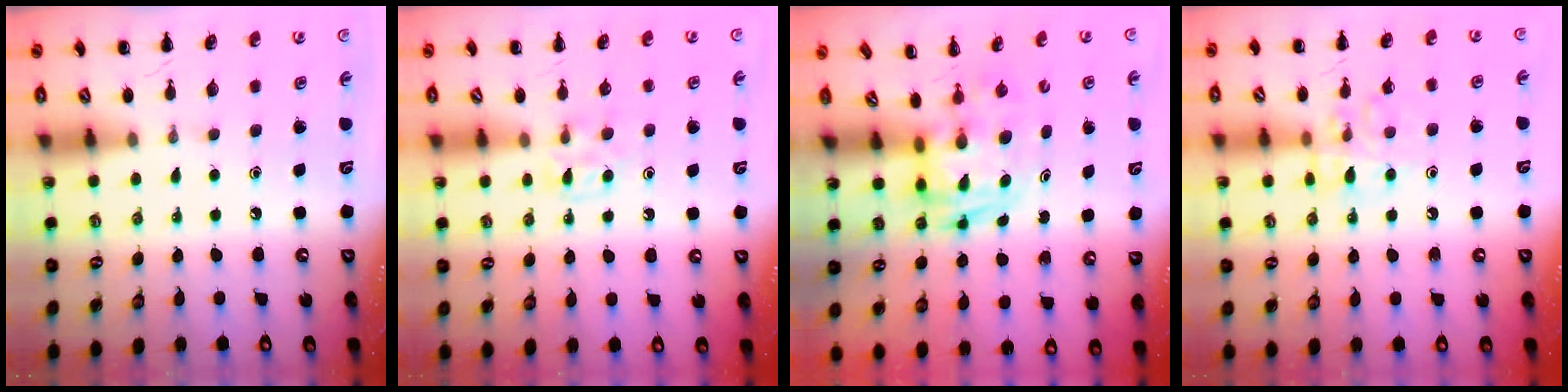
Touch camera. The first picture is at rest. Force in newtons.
{"total": 3.9, "press": 3.7, "slide": 1.3}
{"total": 2.6, "press": 2.6, "slide": 0.5}
{"total": 10.7, "press": 10.7, "slide": 0.8}